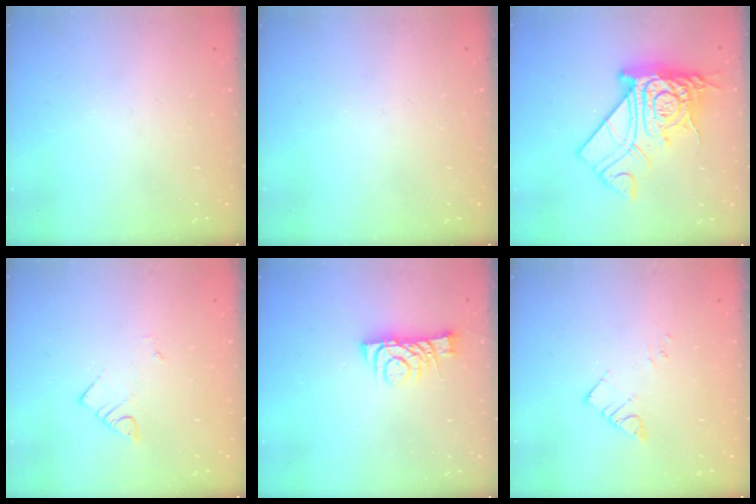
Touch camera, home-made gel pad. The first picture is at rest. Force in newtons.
{"total": 0.0}
{"total": 22.6, "press": 22.5, "slide": 2.5}
{"total": 2.6, "press": 2.6, "slide": 0.2}
{"total": 7.7, "press": 7.6, "slide": 0.7}
{"total": 3.6, "press": 3.6, "slide": 0.2}